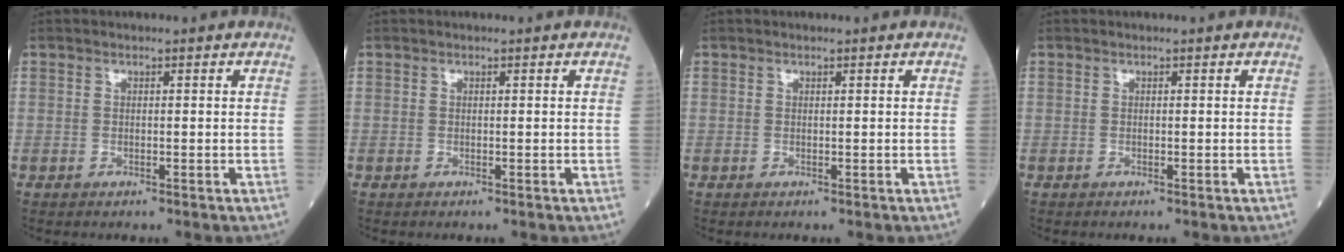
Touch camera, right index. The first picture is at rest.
{"total": 0.0}
{"total": 0.0}
{"total": 0.0}